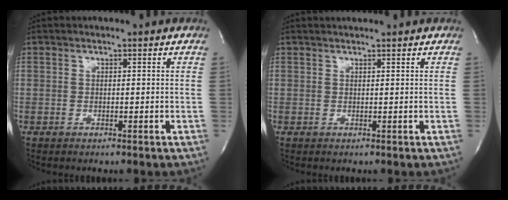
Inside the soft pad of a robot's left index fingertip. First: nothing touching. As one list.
[{"total": 2.4, "force": [2.3, -0.1, 0.9], "torque": [-0.011, 0.018, 0.033]}]